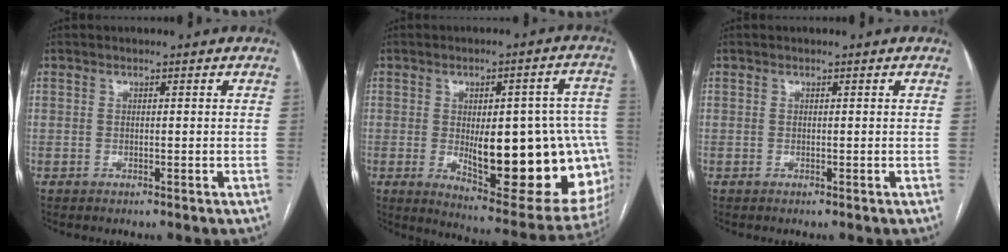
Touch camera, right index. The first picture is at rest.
{"total": 24.4, "force": [-3.4, 7.6, 22.9], "torque": [-0.213, 0.013, -0.014]}
{"total": 0.0}